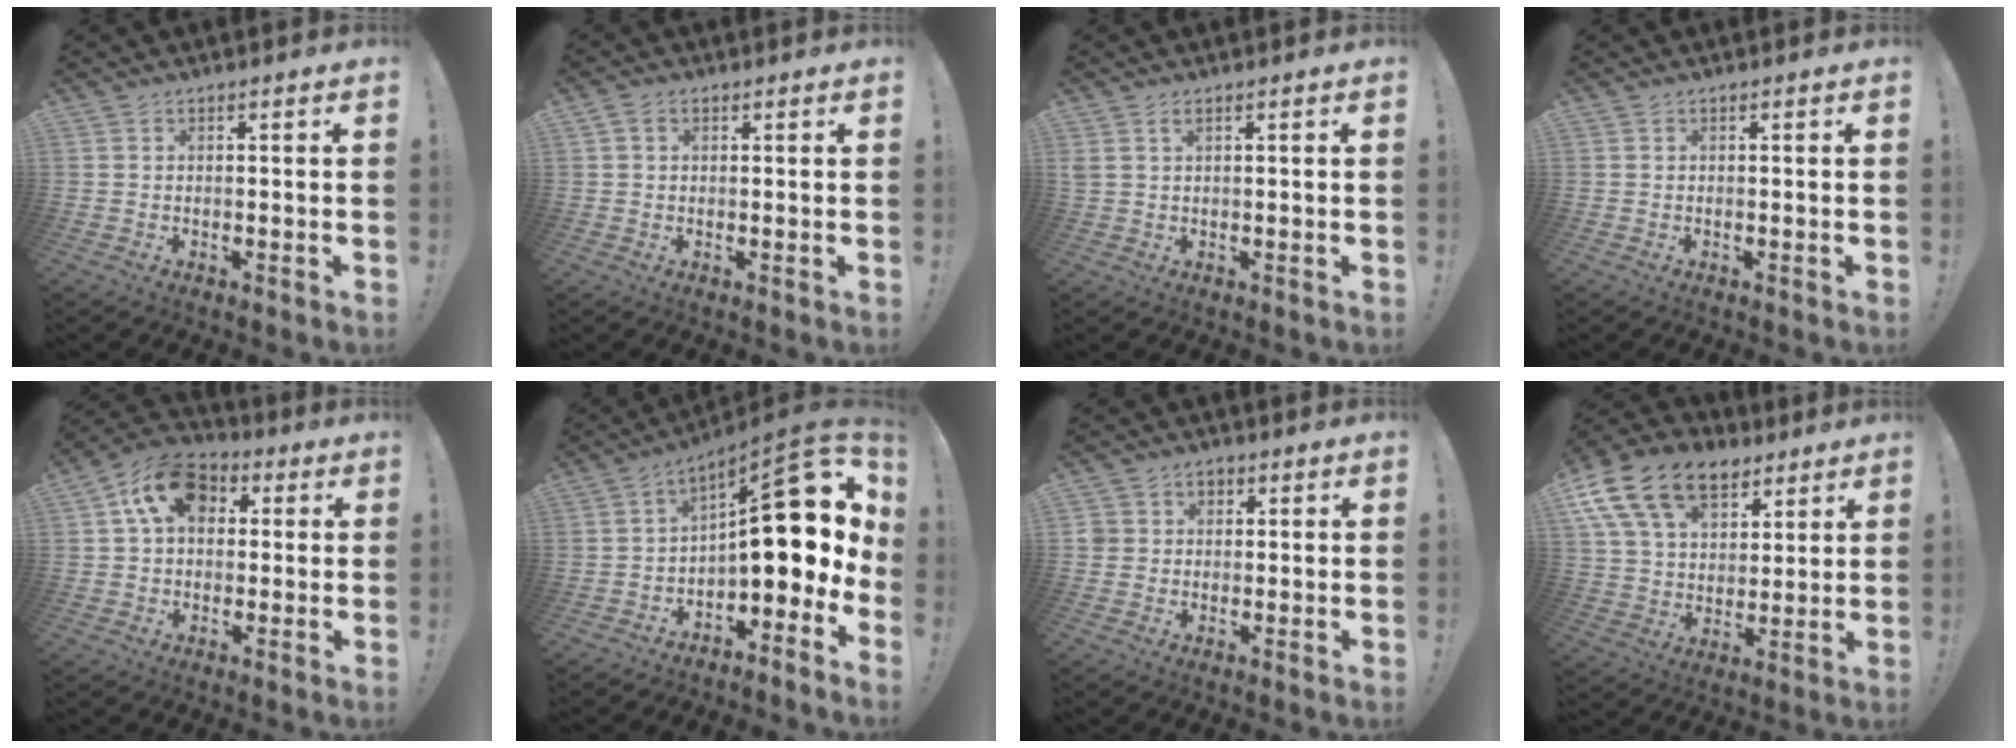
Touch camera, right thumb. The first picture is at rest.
{"total": 2.0, "force": [0.8, 1.4, 1.2], "torque": [-0.016, 0.001, 0.014]}
{"total": 2.0, "force": [1.1, 0.9, 1.4], "torque": [-0.027, 0.000, 0.019]}
{"total": 0.0}
{"total": 13.5, "force": [4.4, 9.5, 8.6], "torque": [-0.135, 0.002, 0.086]}
{"total": 18.8, "force": [3.1, 7.6, 16.9], "torque": [-0.230, -0.020, 0.055]}
{"total": 4.2, "force": [0.5, 4.0, 1.1], "torque": [-0.016, 0.007, 0.011]}
{"total": 19.7, "force": [10.6, 12.6, 10.7], "torque": [-0.183, -0.058, 0.193]}